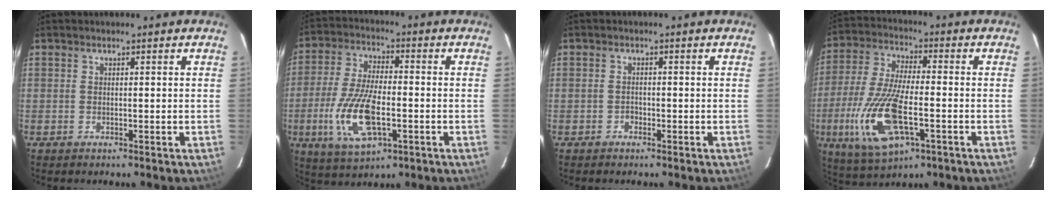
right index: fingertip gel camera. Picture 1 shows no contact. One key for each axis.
{"total": 14.1, "fx": -4.0, "fy": 5.7, "fz": 12.3, "tx": -0.260, "ty": -0.010, "tz": -0.071}
{"total": 1.1, "fx": -0.8, "fy": 0.7, "fz": 0.1, "tx": -0.002, "ty": 0.003, "tz": -0.013}
{"total": 17.3, "fx": -5.5, "fy": 6.7, "fz": 14.9, "tx": -0.327, "ty": -0.019, "tz": -0.099}